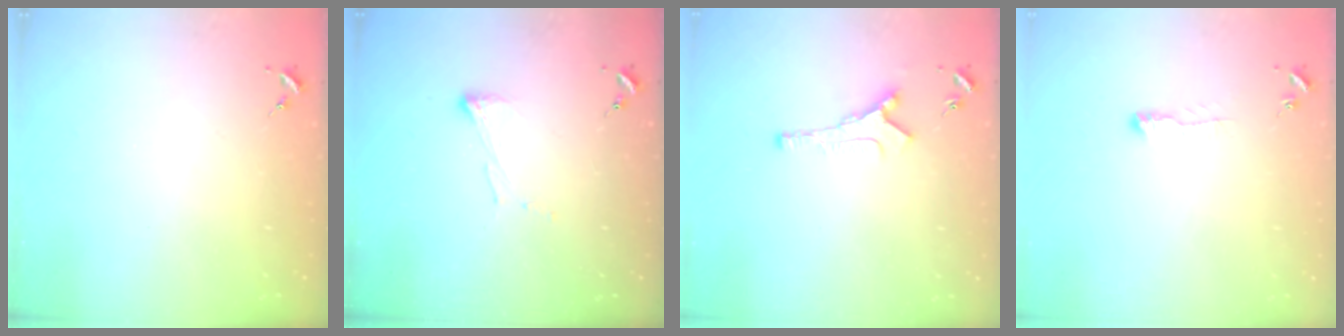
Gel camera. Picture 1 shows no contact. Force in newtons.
{"total": 5.8, "press": 5.8, "slide": 0.3}
{"total": 7.1, "press": 7.1, "slide": 0.8}
{"total": 4.5, "press": 4.4, "slide": 0.7}